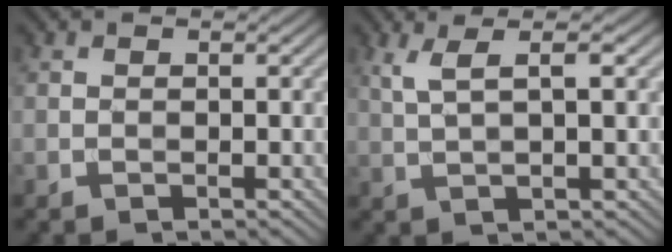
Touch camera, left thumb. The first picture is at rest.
{"total": 4.3, "force": [1.7, 0.8, 3.8], "torque": [-0.075, 0.008, 0.036]}